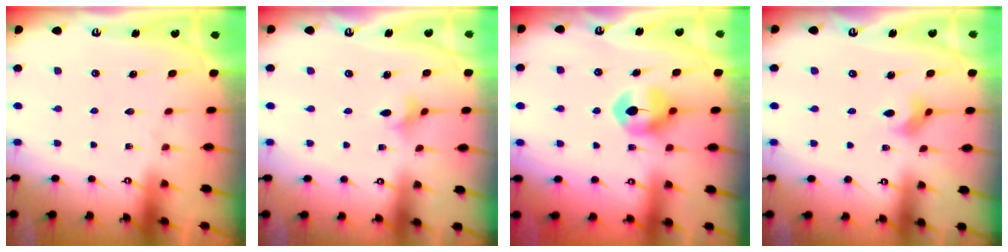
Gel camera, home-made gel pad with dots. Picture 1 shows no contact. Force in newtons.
{"total": 2.8, "press": 2.8, "slide": 0.6}
{"total": 8.0, "press": 7.9, "slide": 0.3}
{"total": 3.0, "press": 3.0, "slide": 0.6}